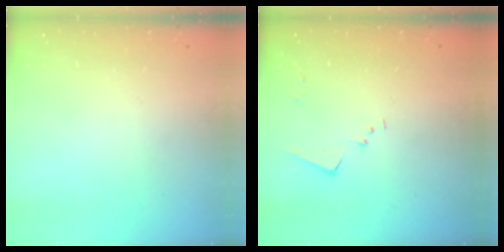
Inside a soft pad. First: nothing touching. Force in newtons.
{"total": 5.1, "press": 5.1, "slide": 0.6}